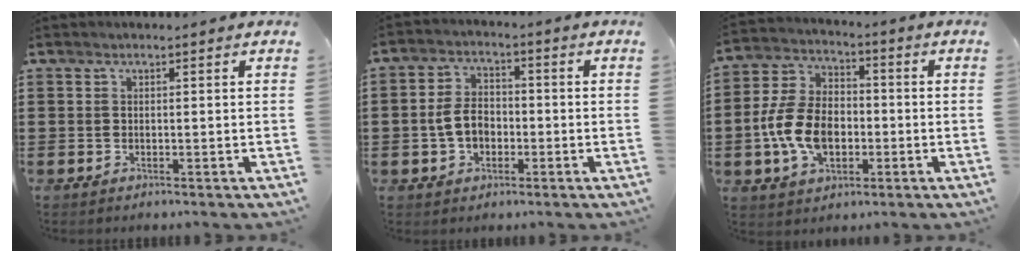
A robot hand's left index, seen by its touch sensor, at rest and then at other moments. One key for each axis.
{"total": 5.6, "fx": -1.2, "fy": 3.8, "fz": 3.9, "tx": -0.097, "ty": 0.004, "tz": -0.029}
{"total": 10.3, "fx": -2.2, "fy": 6.9, "fz": 7.3, "tx": -0.179, "ty": 0.007, "tz": -0.044}